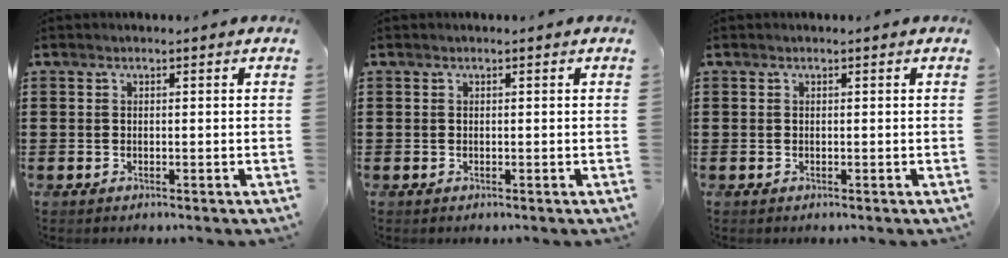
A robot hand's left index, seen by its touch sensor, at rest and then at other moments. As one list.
[{"total": 0.0}, {"total": 0.0}]